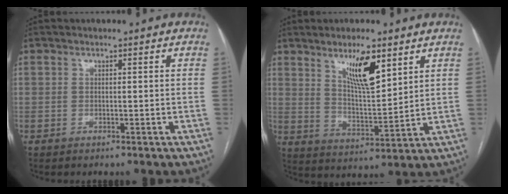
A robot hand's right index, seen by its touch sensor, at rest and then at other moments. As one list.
[{"total": 9.2, "force": [5.4, 1.8, 7.2], "torque": [-0.132, -0.008, 0.101]}]